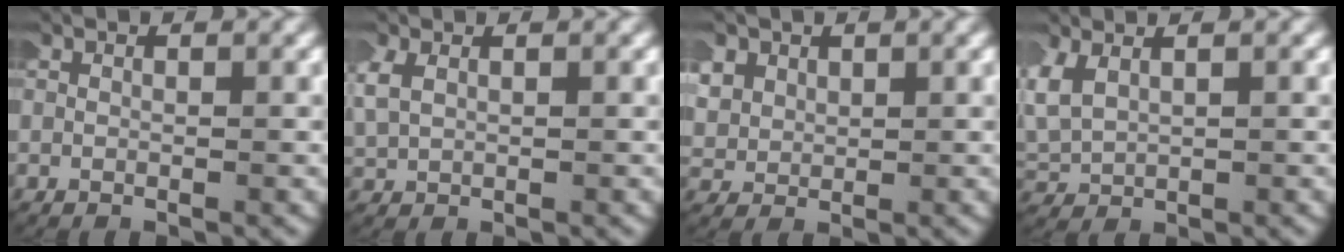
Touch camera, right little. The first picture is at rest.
{"total": 2.3, "force": [1.0, 1.6, 1.3], "torque": [-0.047, 0.003, 0.024]}
{"total": 3.3, "force": [1.2, 2.7, 1.4], "torque": [-0.051, -0.004, 0.025]}
{"total": 4.4, "force": [0.9, 3.6, 2.3], "torque": [-0.078, -0.006, 0.026]}